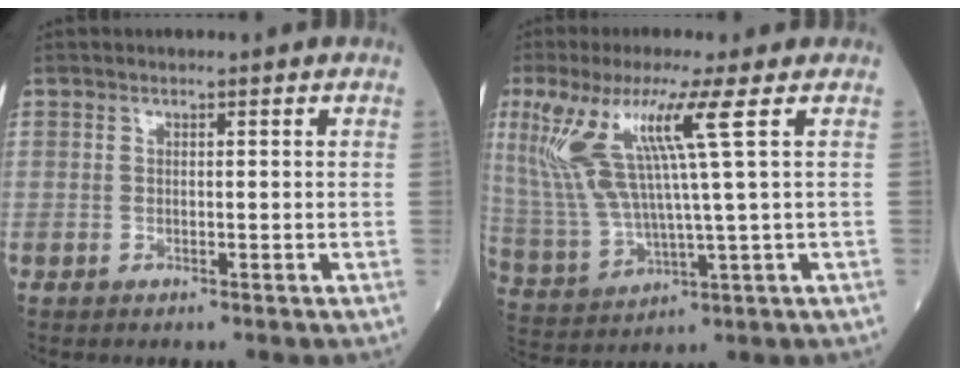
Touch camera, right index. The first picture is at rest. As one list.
[{"total": 12.3, "force": [4.9, -0.8, 11.3], "torque": [-0.261, 0.006, 0.101]}]